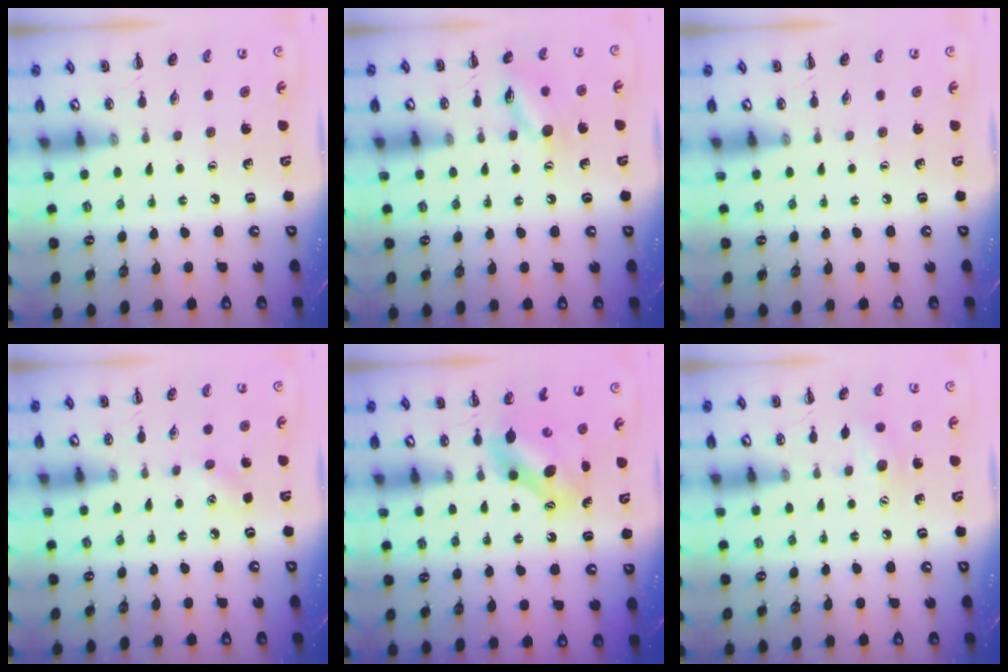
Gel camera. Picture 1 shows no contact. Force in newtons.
{"total": 11.2, "press": 11.1, "slide": 0.7}
{"total": 0.0}
{"total": 3.9, "press": 3.8, "slide": 1.0}
{"total": 7.3, "press": 7.1, "slide": 1.6}
{"total": 7.7, "press": 7.6, "slide": 1.5}